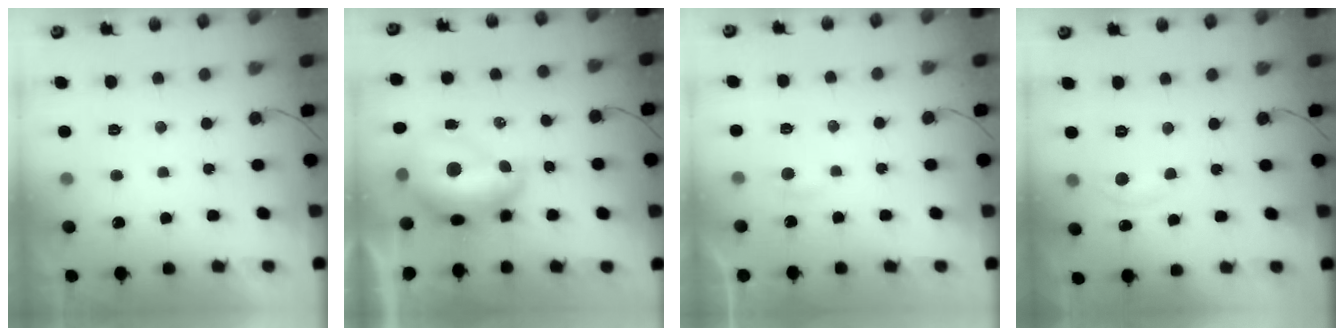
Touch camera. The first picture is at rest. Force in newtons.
{"total": 12.3, "press": 12.3, "slide": 1.1}
{"total": 2.3, "press": 2.3, "slide": 0.2}
{"total": 4.5, "press": 4.4, "slide": 0.7}